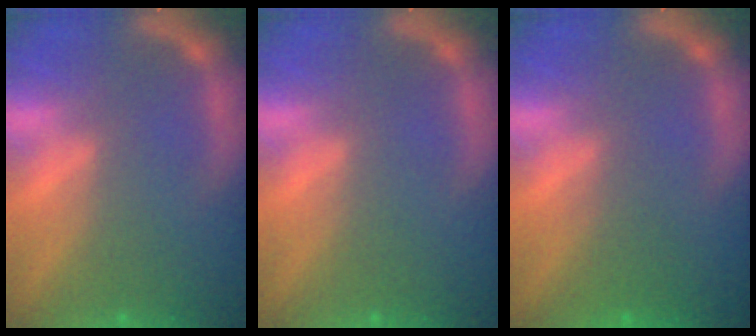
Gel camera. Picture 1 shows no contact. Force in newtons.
{"total": 0.0}
{"total": 2.0}